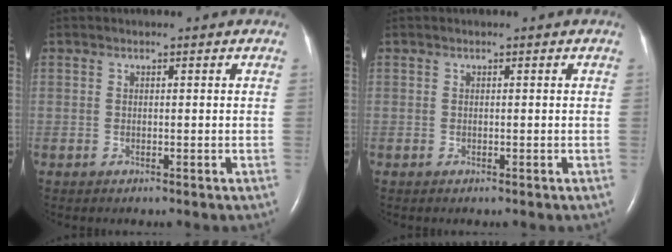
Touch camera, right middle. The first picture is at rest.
{"total": 0.0}